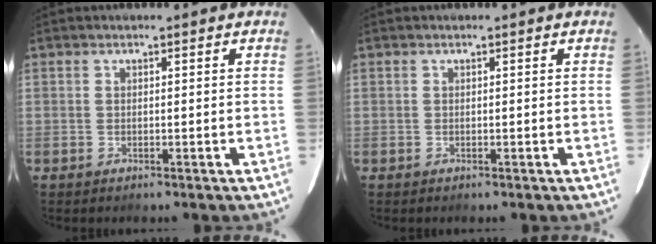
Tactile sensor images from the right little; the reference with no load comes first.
{"total": 0.0}